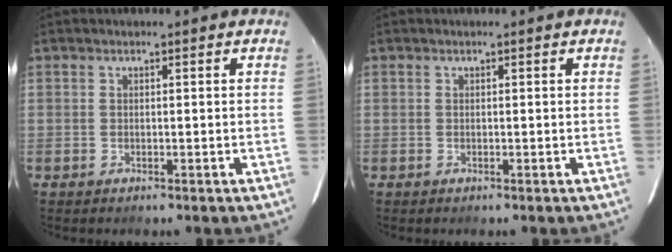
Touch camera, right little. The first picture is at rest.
{"total": 0.0}